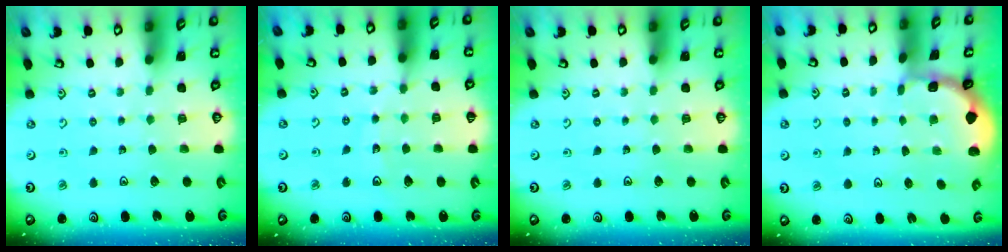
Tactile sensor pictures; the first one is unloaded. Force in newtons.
{"total": 8.2, "press": 7.7, "slide": 2.6}
{"total": 0.0}
{"total": 2.6, "press": 2.6, "slide": 0.3}